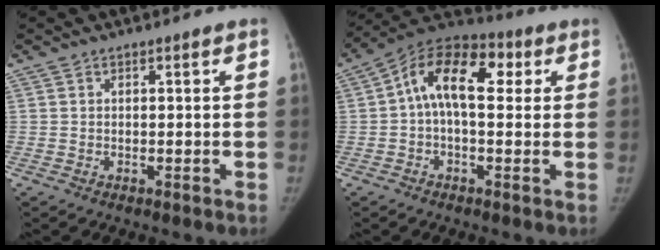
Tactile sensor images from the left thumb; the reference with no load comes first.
{"total": 13.4, "force": [2.3, 7.5, 10.9], "torque": [-0.157, 0.037, 0.027]}